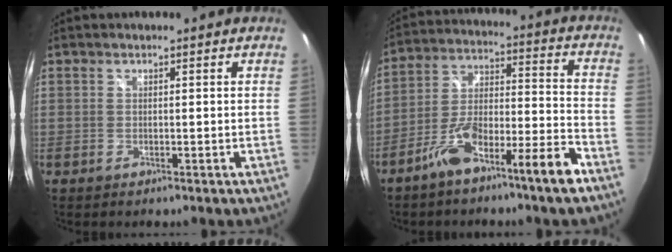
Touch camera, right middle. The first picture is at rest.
{"total": 11.8, "force": [-7.9, 0.5, 8.8], "torque": [-0.156, 0.018, -0.130]}